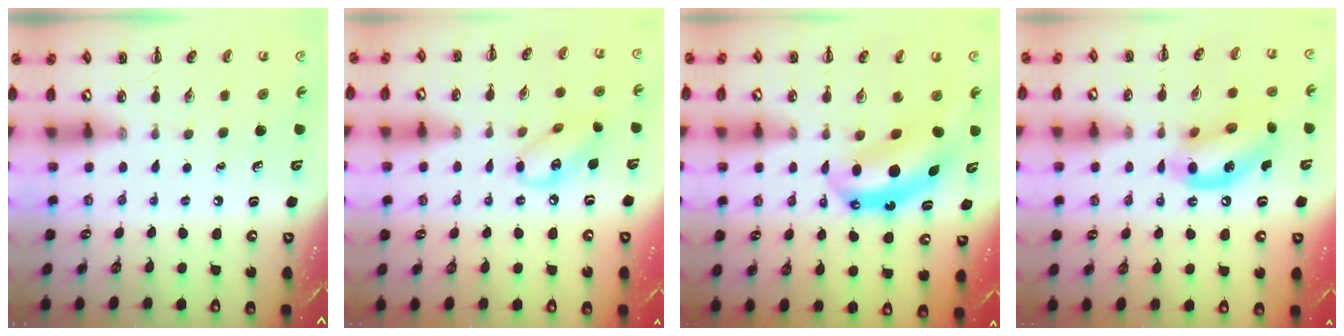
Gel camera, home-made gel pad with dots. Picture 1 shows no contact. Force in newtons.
{"total": 8.9, "press": 8.7, "slide": 1.6}
{"total": 7.9, "press": 7.7, "slide": 1.6}
{"total": 14.0, "press": 13.7, "slide": 3.1}